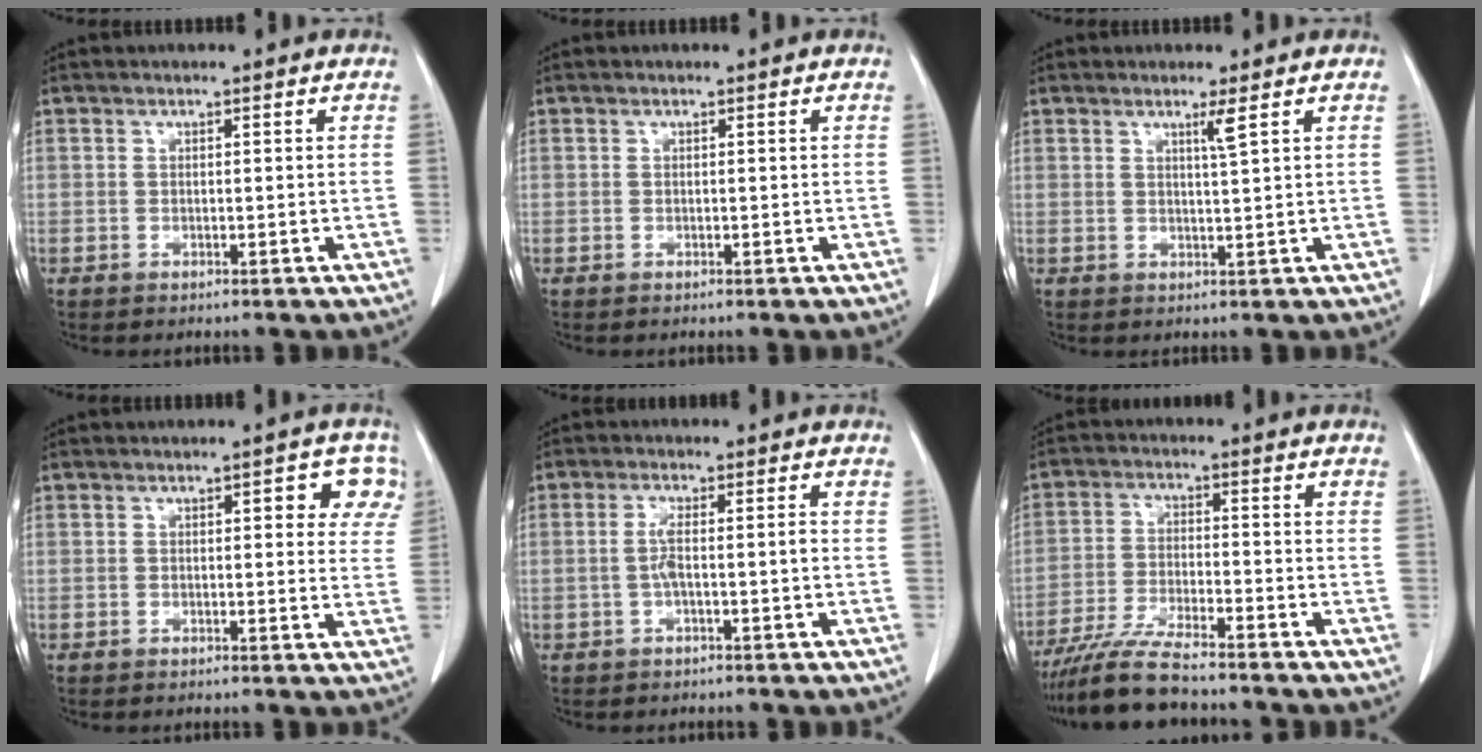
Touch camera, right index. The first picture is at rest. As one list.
[{"total": 0.0}, {"total": 1.9, "force": [1.1, -0.6, 1.5], "torque": [-0.031, -0.008, 0.021]}, {"total": 5.7, "force": [2.4, 2.5, 4.5], "torque": [-0.031, 0.013, 0.018]}, {"total": 2.2, "force": [-0.4, 0.5, 2.1], "torque": [-0.047, 0.002, -0.008]}, {"total": 8.6, "force": [-7.6, 0.3, 3.9], "torque": [-0.072, -0.023, -0.137]}]